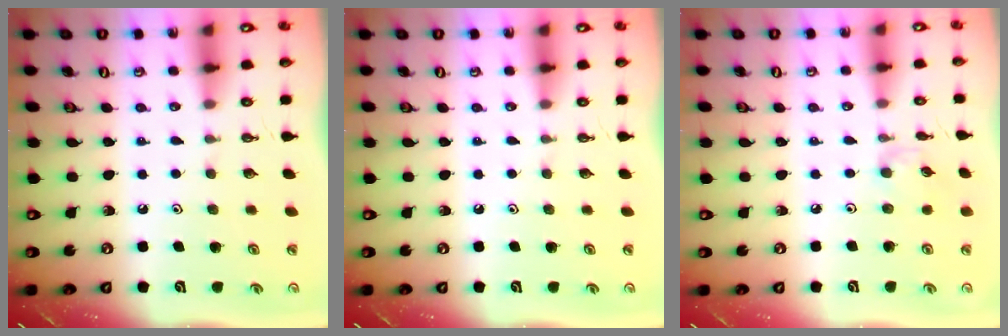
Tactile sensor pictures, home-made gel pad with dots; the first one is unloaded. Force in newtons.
{"total": 0.0}
{"total": 2.4, "press": 2.4, "slide": 0.3}